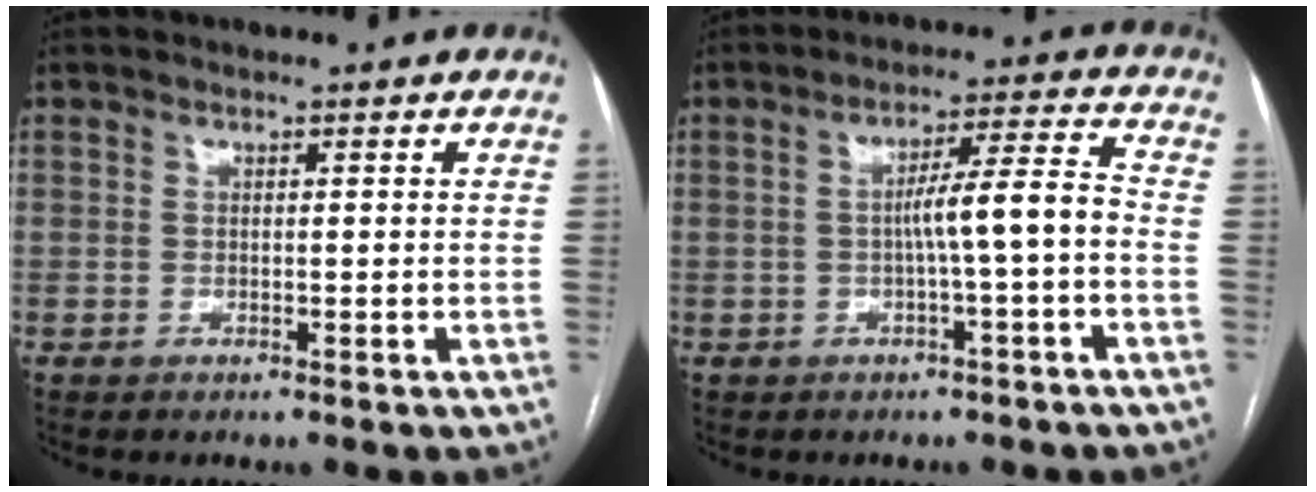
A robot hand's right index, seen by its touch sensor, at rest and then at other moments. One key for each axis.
{"total": 6.8, "fx": -1.3, "fy": -0.3, "fz": 6.7, "tx": -0.108, "ty": 0.019, "tz": -0.018}